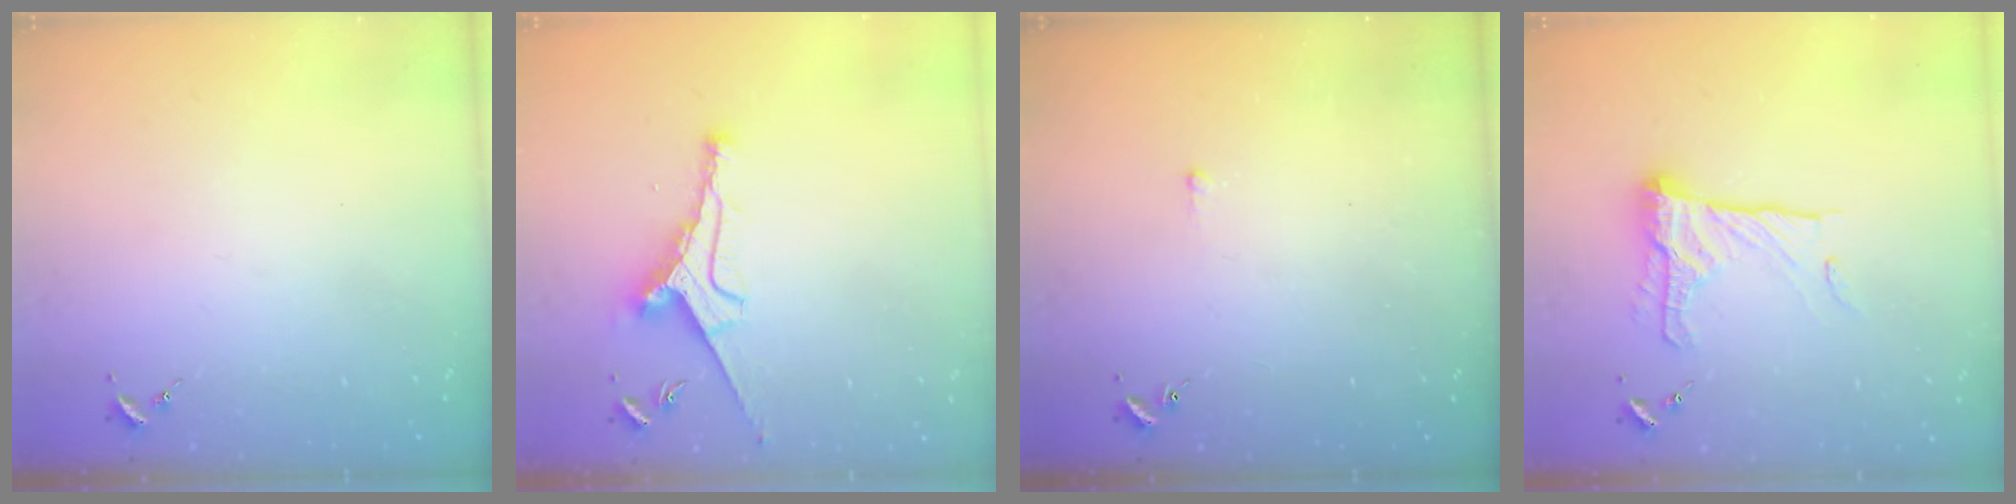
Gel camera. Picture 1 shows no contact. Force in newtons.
{"total": 8.9, "press": 8.9, "slide": 0.5}
{"total": 1.6, "press": 1.6, "slide": 0.2}
{"total": 16.1, "press": 16.1, "slide": 1.1}